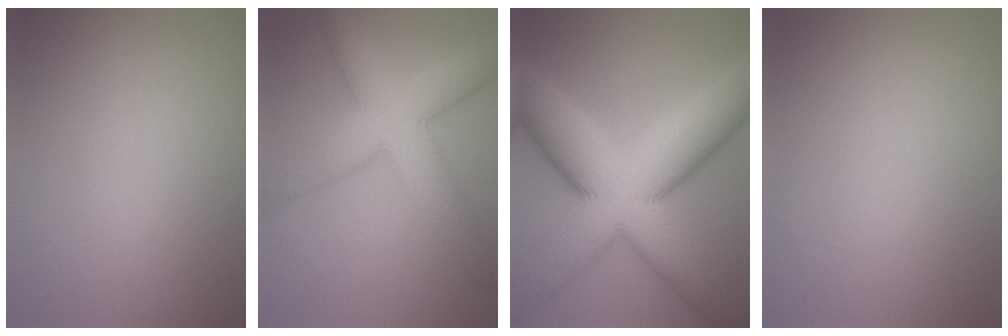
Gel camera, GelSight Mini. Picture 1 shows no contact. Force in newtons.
{"total": 8.6, "press": 8.6, "slide": 0.4}
{"total": 16.4, "press": 16.4, "slide": 0.5}
{"total": 0.0}